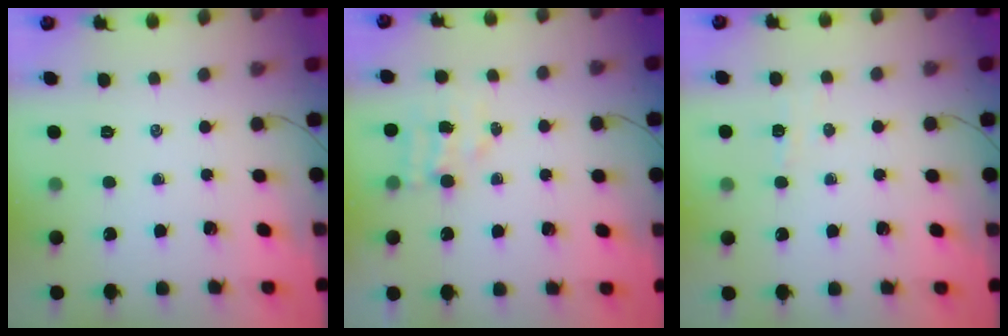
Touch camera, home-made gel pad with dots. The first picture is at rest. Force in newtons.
{"total": 3.9, "press": 3.8, "slide": 0.6}
{"total": 2.8, "press": 2.7, "slide": 0.7}